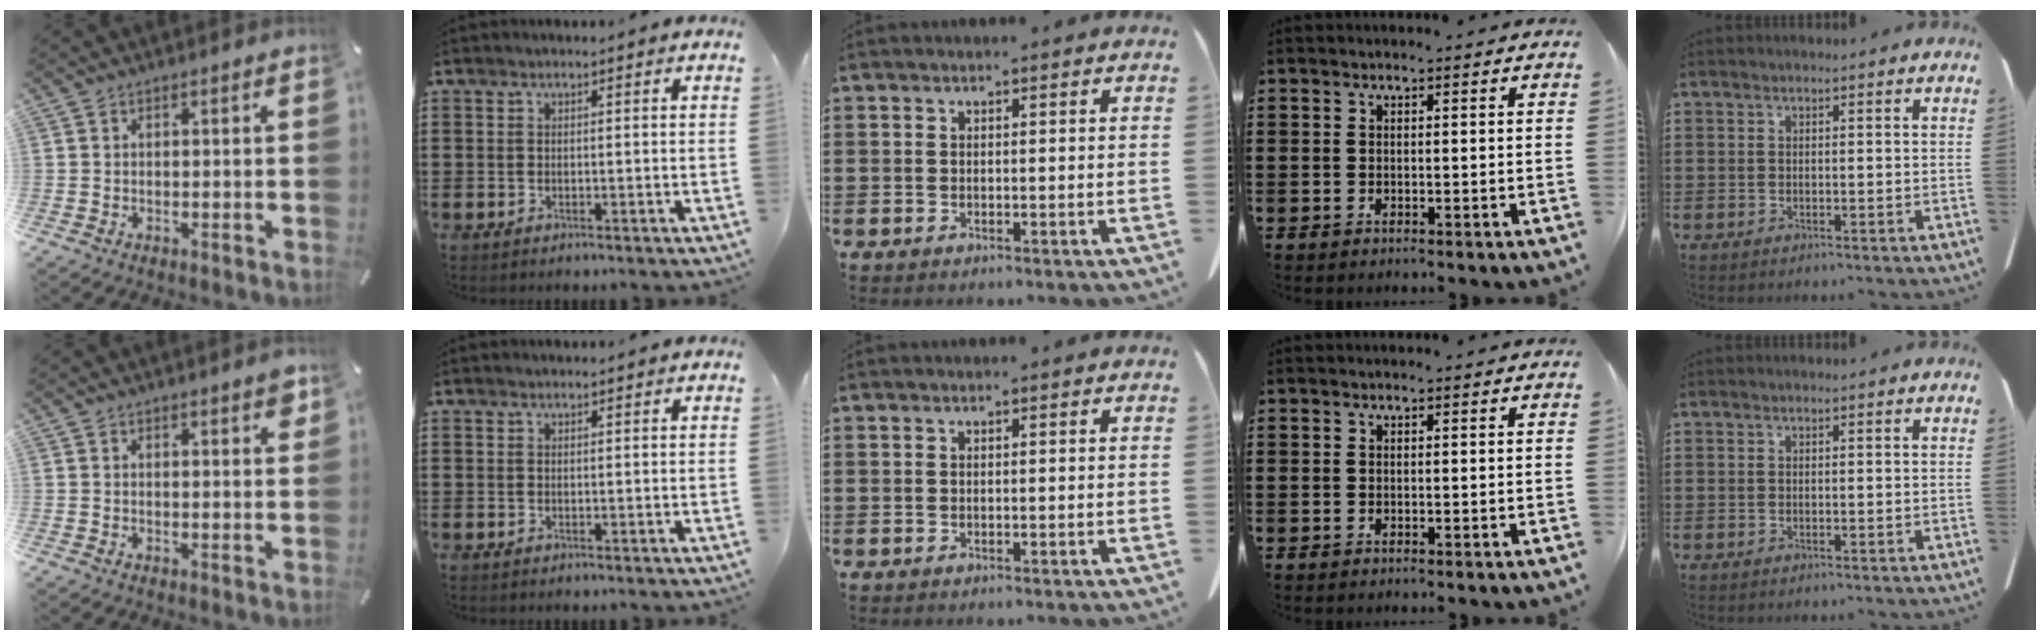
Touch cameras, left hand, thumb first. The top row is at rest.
{"thumb": {"total": 2.5, "force": [1.8, 0.8, 1.6], "torque": [-0.018, -0.007, 0.029]}, "index": {"total": 0.6, "force": [0.5, 0.2, 0.0], "torque": [-0.002, 0.000, 0.011]}}